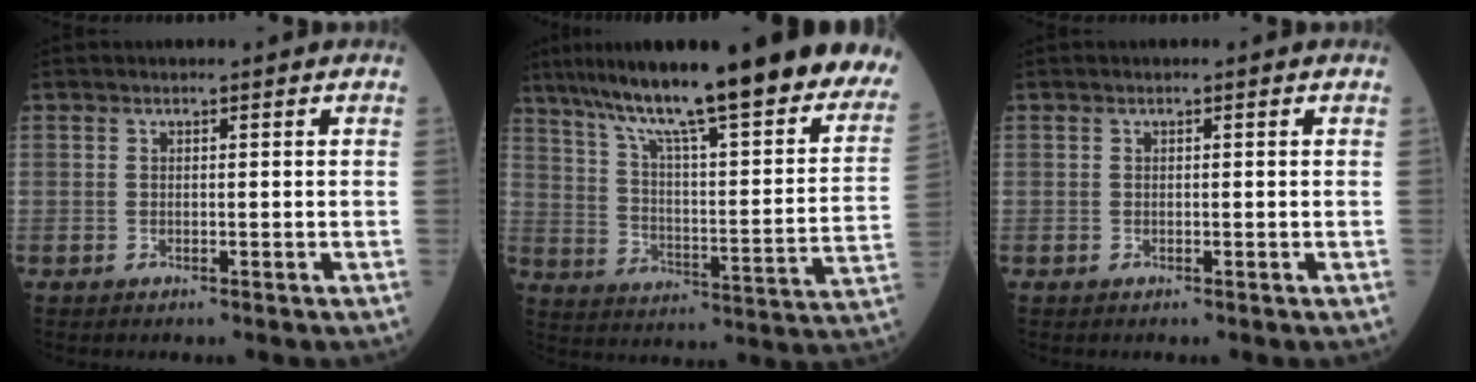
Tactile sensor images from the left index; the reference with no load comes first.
{"total": 31.5, "force": [25.3, 3.7, 18.4], "torque": [-0.246, -0.042, 0.341]}
{"total": 0.0}